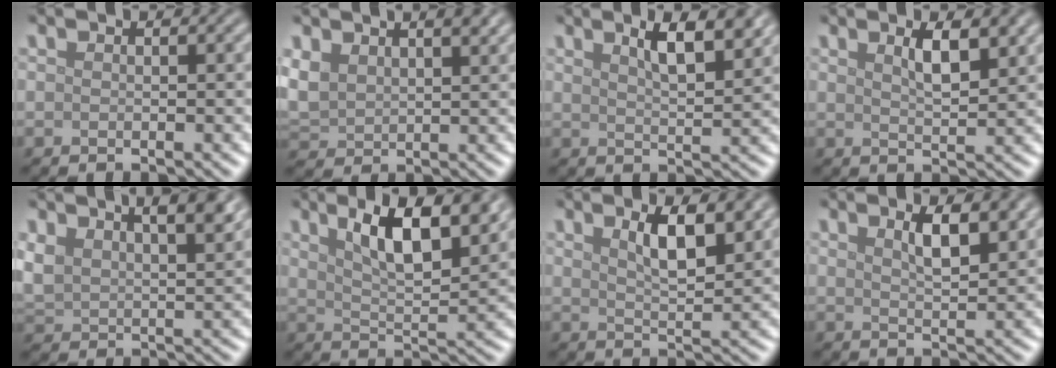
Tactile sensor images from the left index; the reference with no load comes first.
{"total": 4.9, "force": [2.5, 3.0, 3.0], "torque": [-0.075, 0.003, 0.047]}
{"total": 5.1, "force": [3.0, 1.4, 3.8], "torque": [-0.048, 0.010, 0.042]}
{"total": 3.2, "force": [1.7, 0.8, 2.6], "torque": [-0.039, 0.002, 0.029]}
{"total": 6.3, "force": [3.9, 2.8, 4.0], "torque": [-0.077, 0.007, 0.064]}
{"total": 7.9, "force": [4.3, 2.3, 6.1], "torque": [-0.097, 0.006, 0.071]}
{"total": 4.6, "force": [2.3, 1.4, 3.7], "torque": [-0.059, 0.001, 0.038]}
{"total": 3.4, "force": [1.8, 0.9, 2.7], "torque": [-0.042, 0.002, 0.031]}